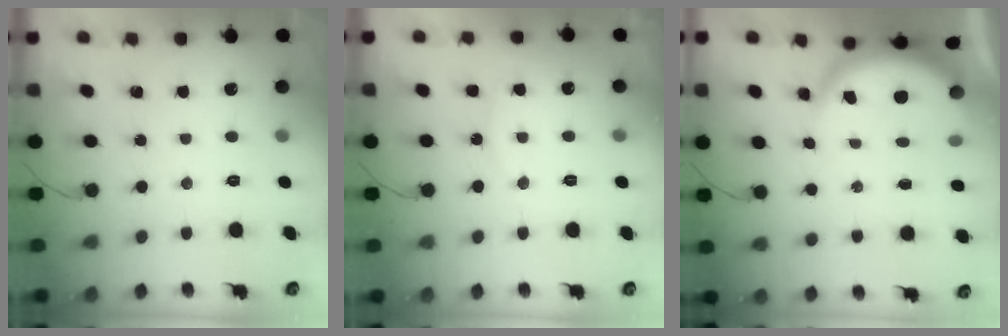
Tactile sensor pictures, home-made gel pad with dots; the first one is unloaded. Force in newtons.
{"total": 7.7, "press": 7.7, "slide": 0.8}
{"total": 7.3, "press": 7.3, "slide": 0.7}